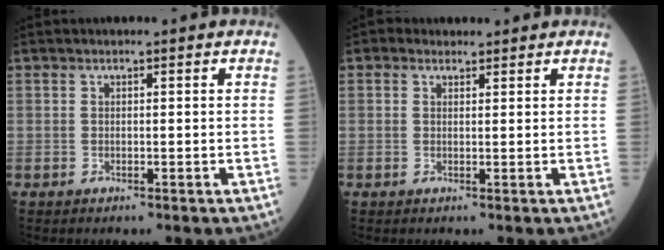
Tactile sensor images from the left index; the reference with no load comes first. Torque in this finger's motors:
{"motor_torque": [0.22, -0.44, -0.20, 0.02]}